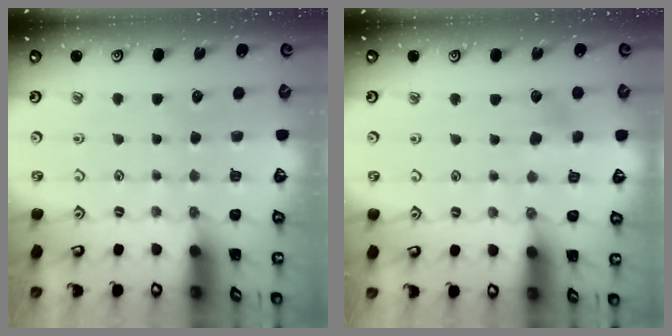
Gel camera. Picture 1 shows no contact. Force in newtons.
{"total": 3.9, "press": 3.8, "slide": 0.4}